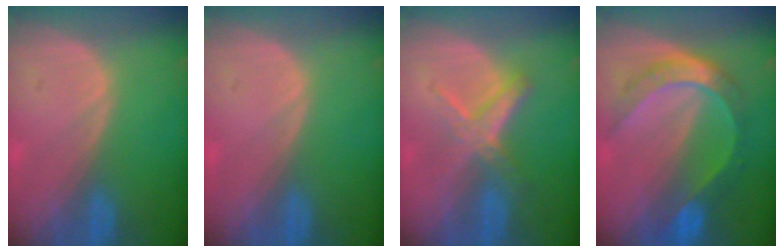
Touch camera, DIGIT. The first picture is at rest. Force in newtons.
{"total": 0.0}
{"total": 5.8, "press": 5.4, "slide": 1.9}
{"total": 8.3, "press": 8.2, "slide": 0.8}